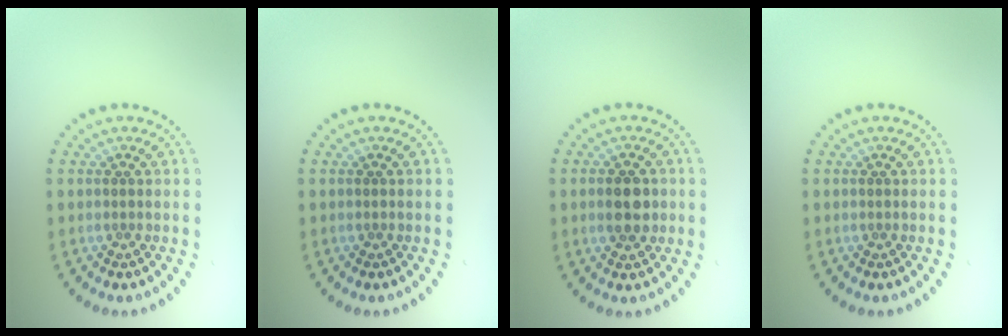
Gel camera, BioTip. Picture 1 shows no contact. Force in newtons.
{"total": 0.0}
{"total": 3.6, "press": 3.6, "slide": 0.1}
{"total": 0.0}